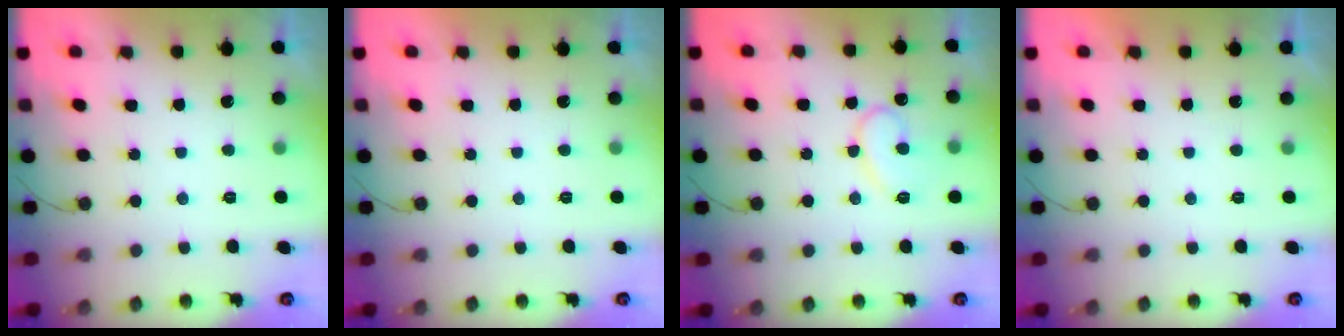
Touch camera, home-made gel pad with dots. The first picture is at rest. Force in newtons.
{"total": 1.9, "press": 1.9, "slide": 0.1}
{"total": 11.8, "press": 11.7, "slide": 1.1}
{"total": 1.8, "press": 1.7, "slide": 0.1}